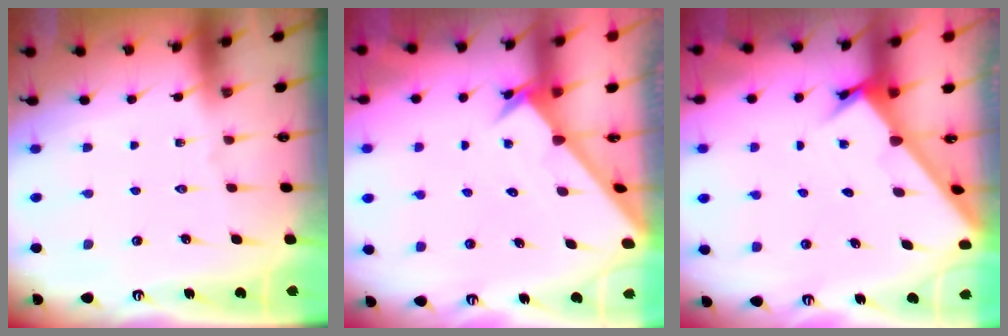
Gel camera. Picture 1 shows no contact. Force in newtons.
{"total": 2.6, "press": 2.6, "slide": 0.2}
{"total": 2.4, "press": 2.4, "slide": 0.3}